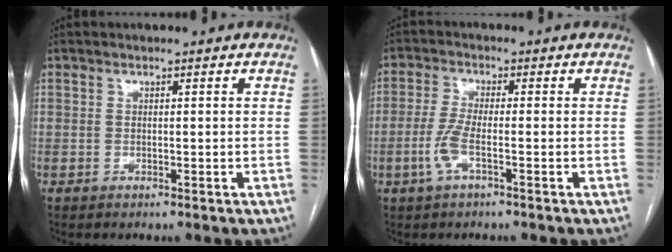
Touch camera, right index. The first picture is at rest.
{"total": 4.5, "force": [-1.8, 0.8, 4.1], "torque": [-0.097, 0.000, -0.040]}